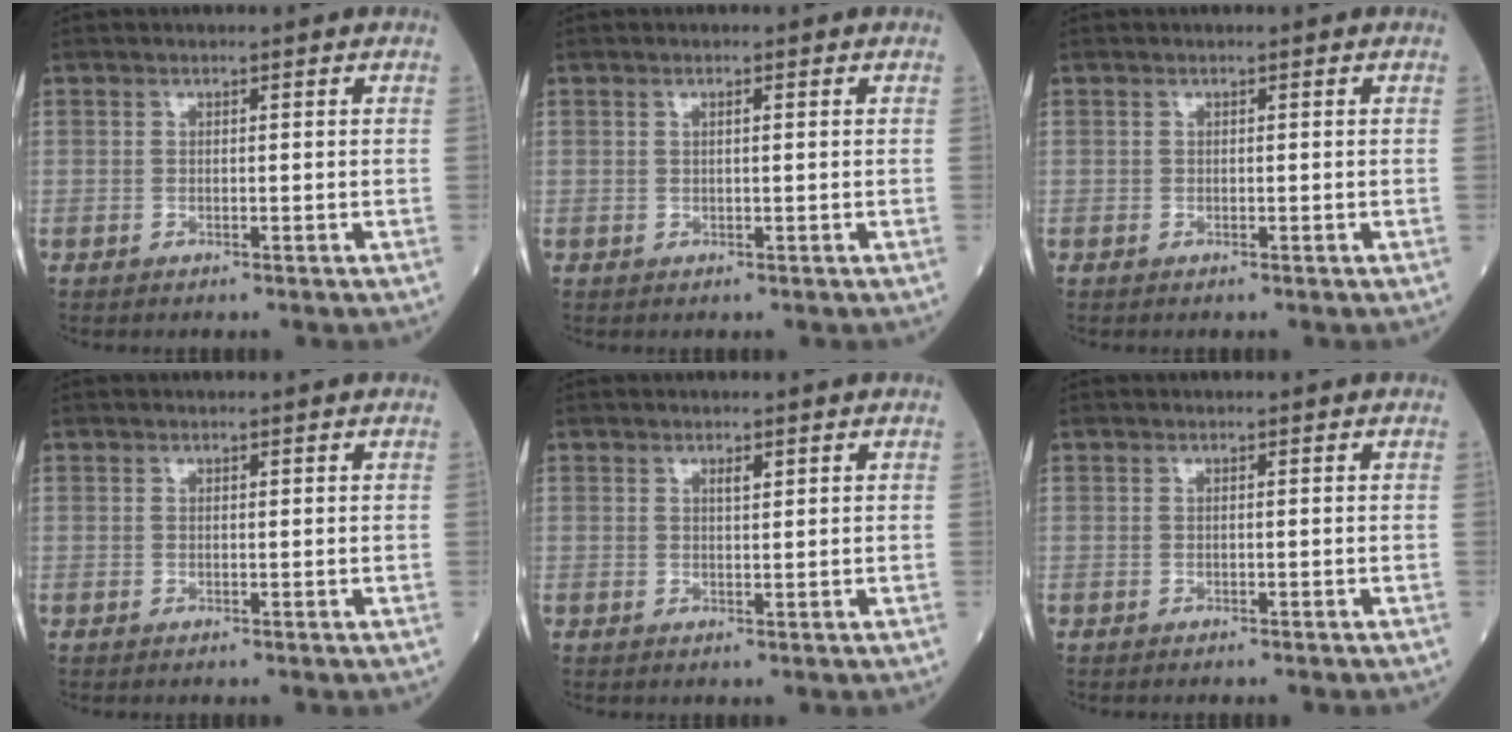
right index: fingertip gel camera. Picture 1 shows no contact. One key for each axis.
{"total": 0.7, "fx": 0.2, "fy": 0.1, "fz": 0.7, "tx": -0.016, "ty": 0.002, "tz": 0.004}
{"total": 0.0}
{"total": 0.0}
{"total": 1.1, "fx": 0.7, "fy": 0.3, "fz": 0.8, "tx": -0.017, "ty": -0.002, "tz": 0.011}
{"total": 0.7, "fx": -0.6, "fy": 0.0, "fz": 0.3, "tx": -0.001, "ty": 0.001, "tz": -0.009}